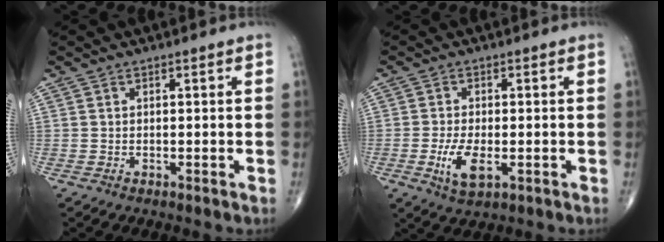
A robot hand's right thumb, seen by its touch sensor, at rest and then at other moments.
{"total": 5.9, "force": [-1.6, 2.6, 5.0], "torque": [-0.097, -0.006, -0.025]}